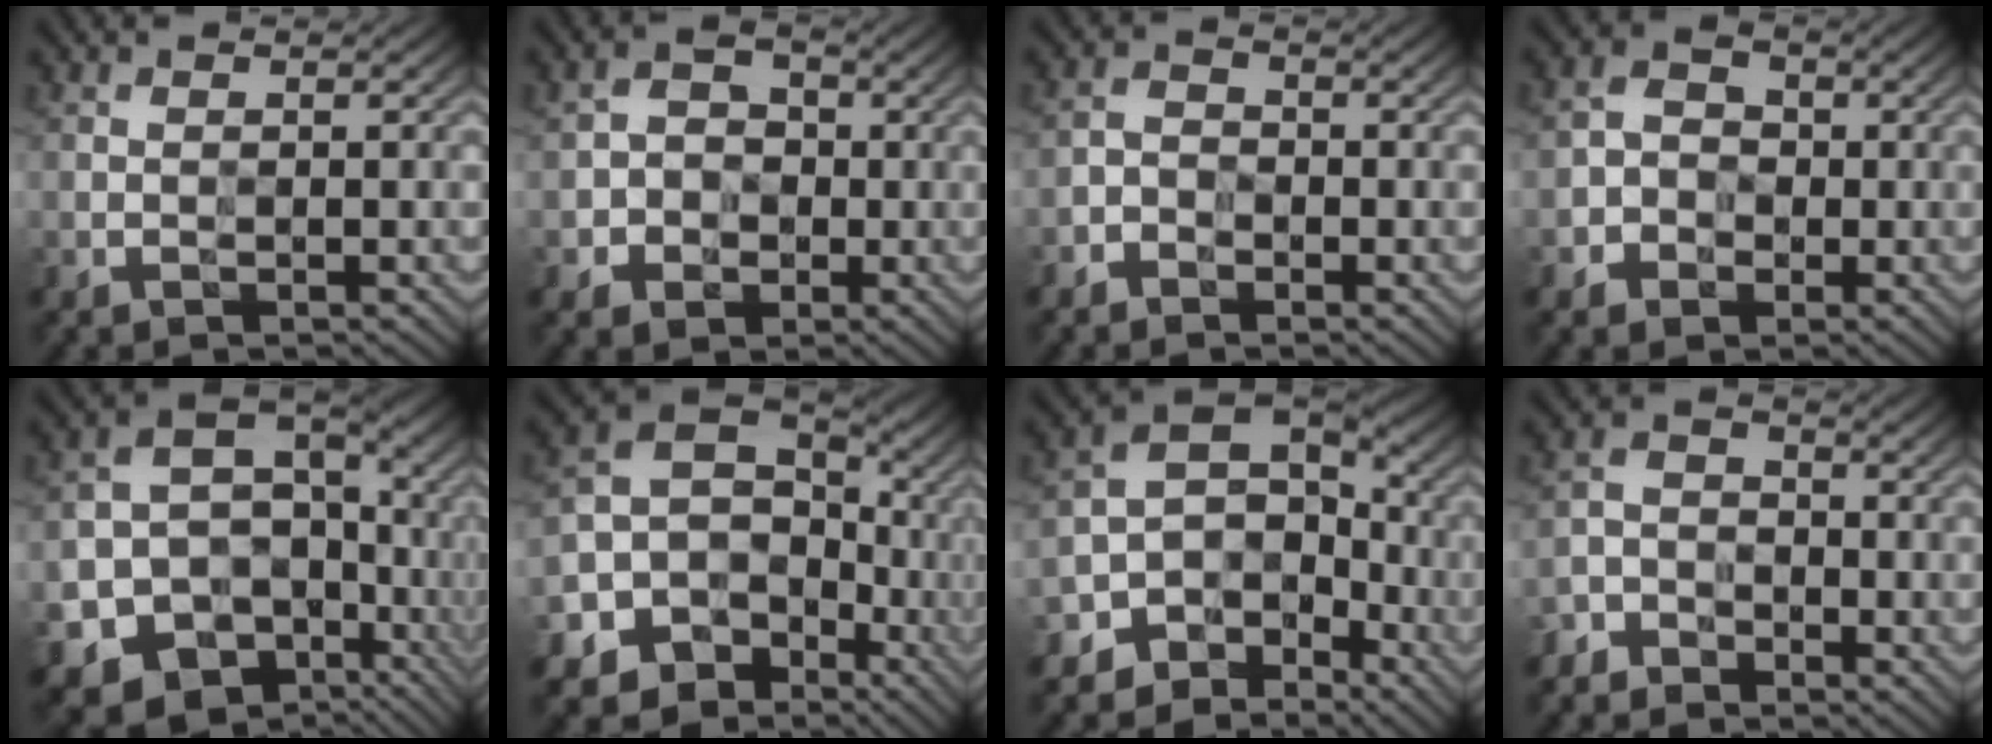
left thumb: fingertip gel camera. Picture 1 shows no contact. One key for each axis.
{"total": 4.0, "fx": -1.1, "fy": 3.6, "fz": 1.2, "tx": -0.007, "ty": -0.003, "tz": -0.035}
{"total": 2.1, "fx": -1.6, "fy": 1.3, "fz": 0.3, "tx": 0.000, "ty": 0.000, "tz": -0.040}
{"total": 3.5, "fx": -1.2, "fy": 3.2, "fz": 0.9, "tx": -0.002, "ty": -0.002, "tz": -0.036}
{"total": 16.1, "fx": -5.8, "fy": 12.8, "fz": 8.0, "tx": -0.149, "ty": -0.035, "tz": -0.073}
{"total": 14.7, "fx": -5.5, "fy": 12.1, "fz": 6.2, "tx": -0.148, "ty": -0.033, "tz": -0.087}
{"total": 8.3, "fx": -5.0, "fy": 5.9, "fz": 3.2, "tx": -0.055, "ty": -0.012, "tz": -0.096}
{"total": 3.9, "fx": -3.1, "fy": 2.3, "fz": 0.4, "tx": -0.006, "ty": 0.000, "tz": -0.070}